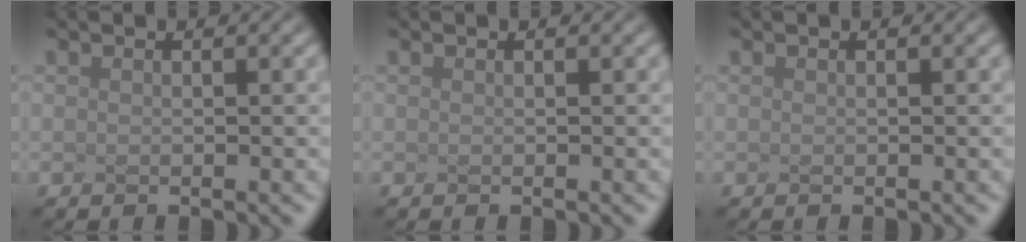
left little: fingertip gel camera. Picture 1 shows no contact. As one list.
[{"total": 0.0}, {"total": 0.0}]